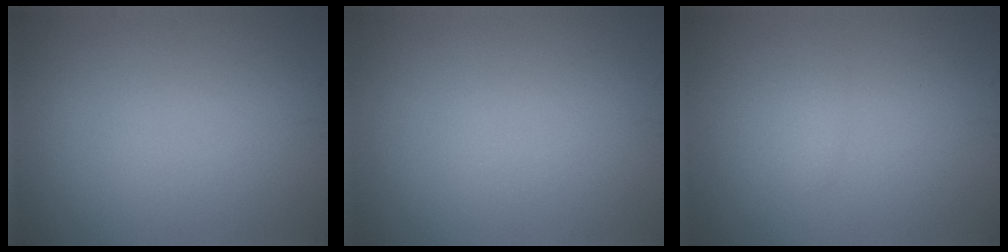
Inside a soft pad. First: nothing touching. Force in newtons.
{"total": 0.0}
{"total": 1.0, "press": 1.0, "slide": 0.1}